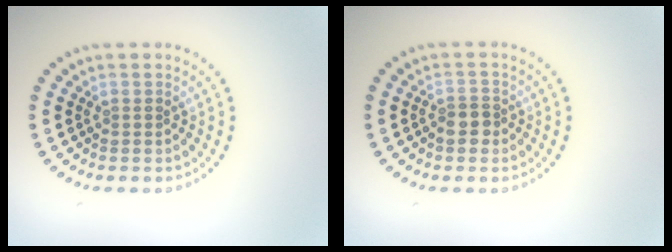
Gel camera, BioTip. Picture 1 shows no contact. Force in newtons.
{"total": 1.9, "press": 1.7, "slide": 0.9}